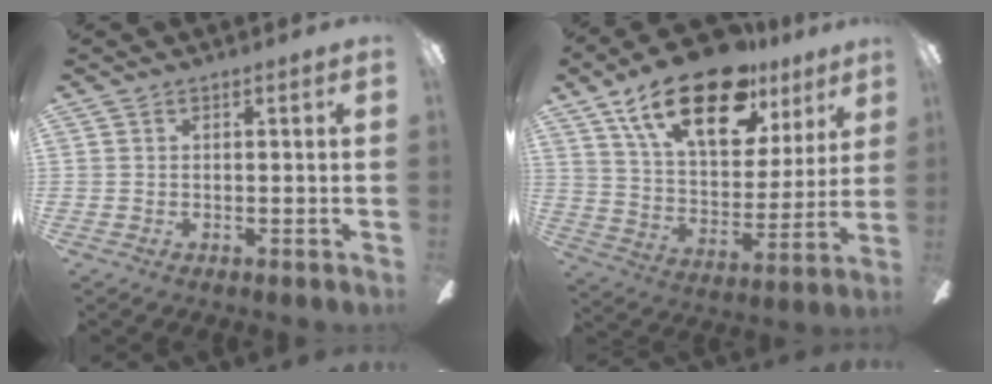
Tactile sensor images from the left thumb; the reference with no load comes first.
{"total": 24.3, "force": [14.9, 11.2, 15.6], "torque": [-0.255, -0.070, 0.258]}